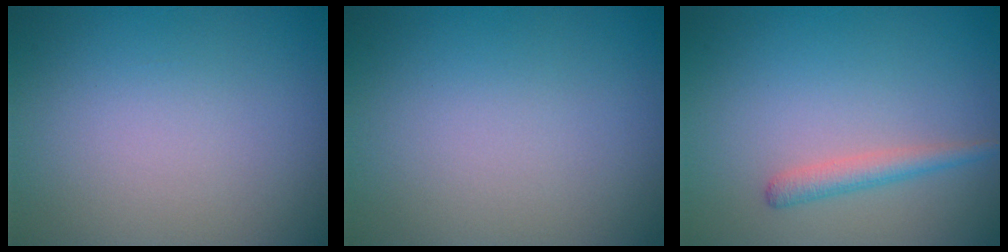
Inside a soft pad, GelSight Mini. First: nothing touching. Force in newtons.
{"total": 0.0}
{"total": 1.7, "press": 1.7, "slide": 0.1}